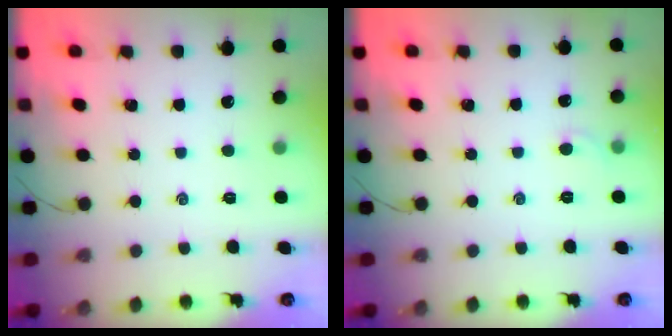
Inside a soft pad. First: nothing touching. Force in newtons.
{"total": 2.7, "press": 2.5, "slide": 0.9}